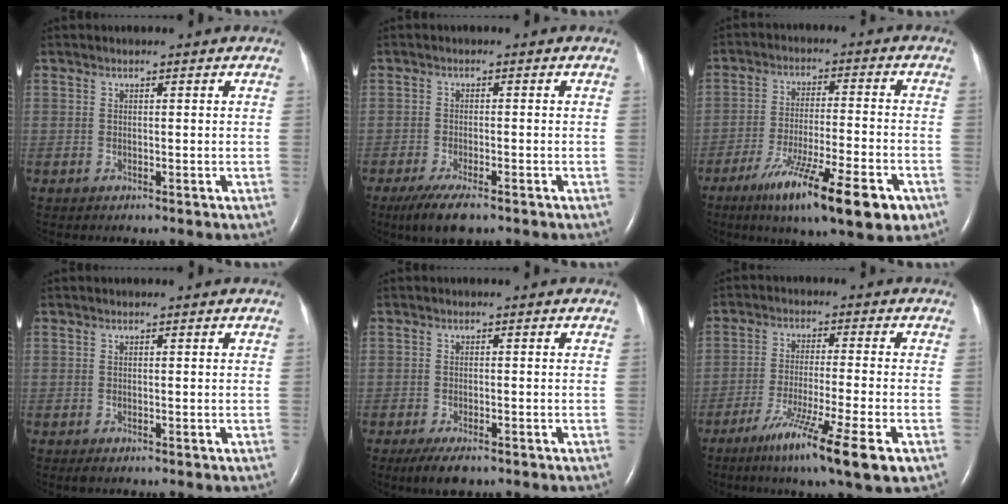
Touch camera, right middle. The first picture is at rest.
{"total": 5.9, "force": [-4.0, 1.3, 4.1], "torque": [-0.077, -0.015, -0.065]}
{"total": 15.6, "force": [-8.9, 1.8, 12.6], "torque": [-0.187, -0.031, -0.140]}
{"total": 0.5, "force": [-0.4, 0.2, 0.3], "torque": [-0.008, -0.002, -0.004]}
{"total": 4.1, "force": [-2.8, 1.3, 2.7], "torque": [-0.052, -0.007, -0.043]}
{"total": 12.6, "force": [-7.0, -0.6, 10.5], "torque": [-0.182, -0.039, -0.114]}